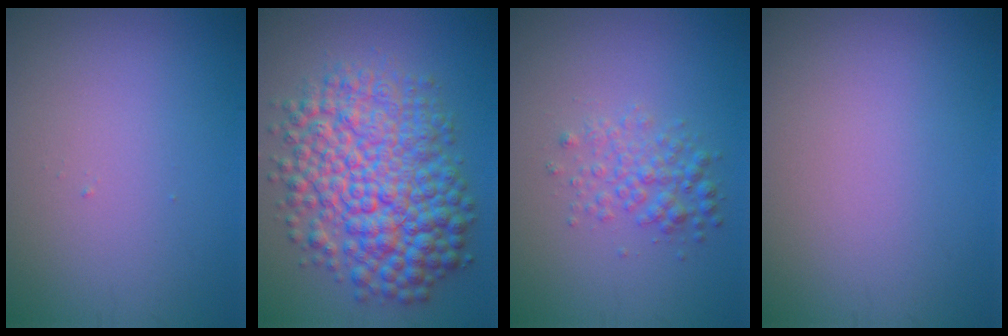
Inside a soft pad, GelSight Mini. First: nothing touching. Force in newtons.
{"total": 10.4, "press": 10.4, "slide": 0.1}
{"total": 2.5, "press": 2.5, "slide": 0.0}
{"total": 0.0}